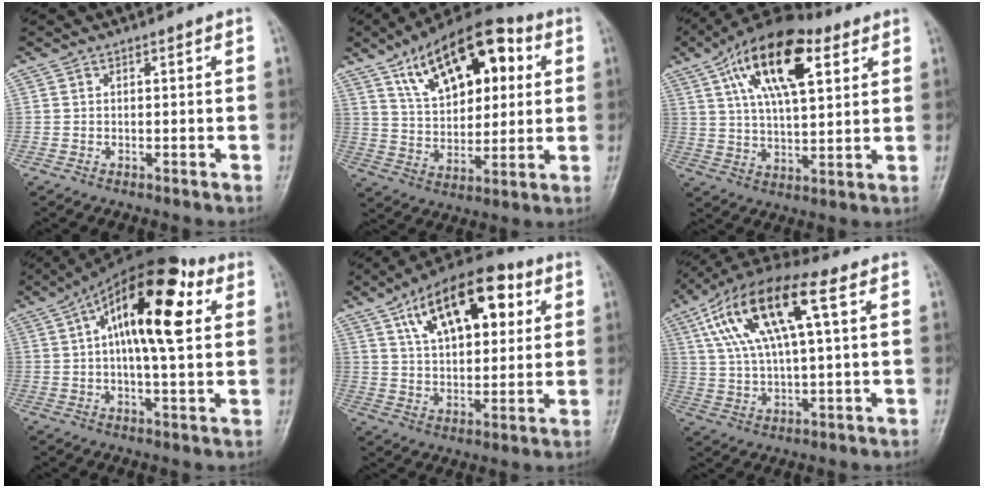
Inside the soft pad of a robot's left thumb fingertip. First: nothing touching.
{"total": 20.3, "force": [8.0, 10.7, 15.3], "torque": [-0.197, -0.007, 0.130]}
{"total": 18.6, "force": [7.9, 8.1, 14.7], "torque": [-0.233, -0.006, 0.131]}
{"total": 18.1, "force": [5.3, 6.9, 15.9], "torque": [-0.239, 0.017, 0.070]}
{"total": 18.6, "force": [7.5, 9.4, 14.1], "torque": [-0.186, -0.007, 0.120]}
{"total": 17.3, "force": [6.2, 5.6, 15.1], "torque": [-0.295, 0.020, 0.111]}